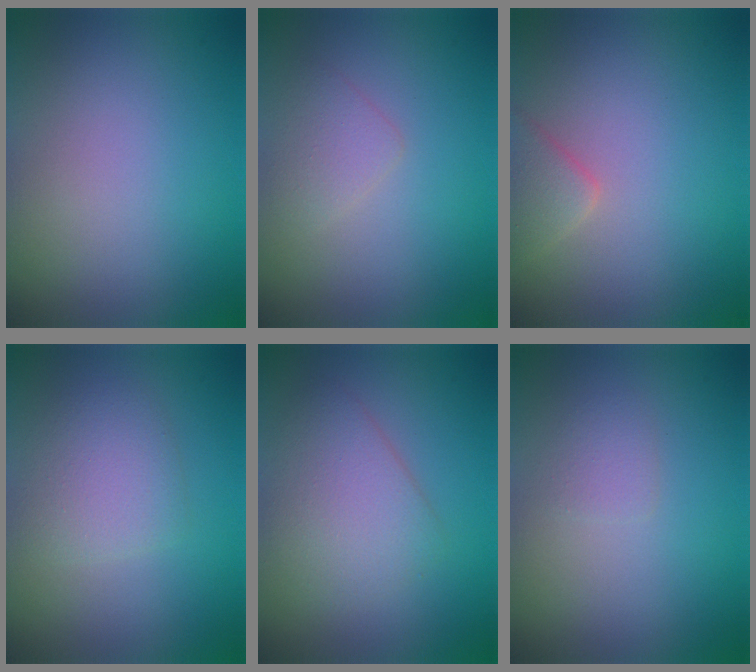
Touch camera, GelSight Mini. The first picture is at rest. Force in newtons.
{"total": 1.7, "press": 1.7, "slide": 0.1}
{"total": 2.0, "press": 2.0, "slide": 0.1}
{"total": 2.9, "press": 2.9, "slide": 0.0}
{"total": 3.7, "press": 3.7, "slide": 0.1}
{"total": 1.1, "press": 1.1, "slide": 0.0}